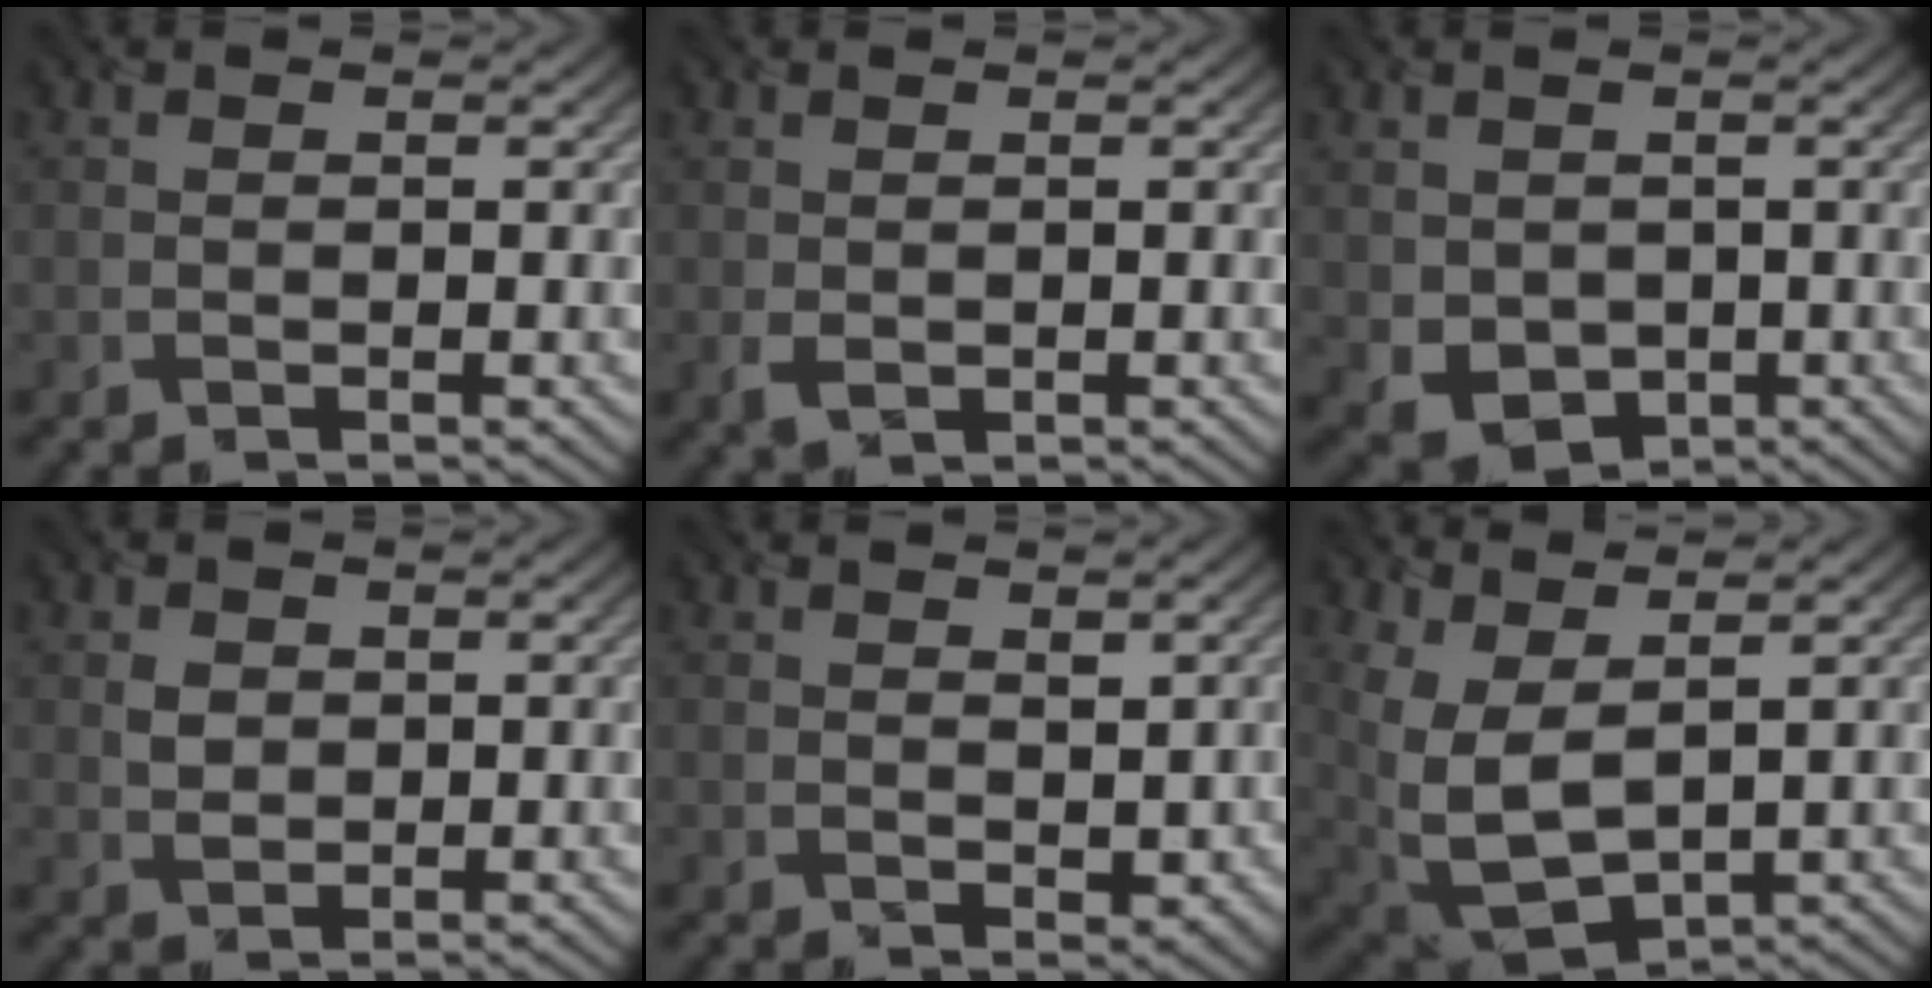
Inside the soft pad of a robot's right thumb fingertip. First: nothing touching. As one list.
[{"total": 1.4, "force": [0.0, 1.0, 1.0], "torque": [-0.029, -0.003, 0.005]}, {"total": 4.0, "force": [0.1, 3.5, 2.1], "torque": [-0.068, -0.017, 0.009]}, {"total": 2.3, "force": [0.6, 1.9, 1.1], "torque": [-0.029, -0.004, 0.012]}, {"total": 1.7, "force": [0.7, 1.1, 1.0], "torque": [-0.019, -0.007, 0.019]}, {"total": 10.4, "force": [3.2, 5.6, 8.2], "torque": [-0.216, -0.015, 0.080]}]